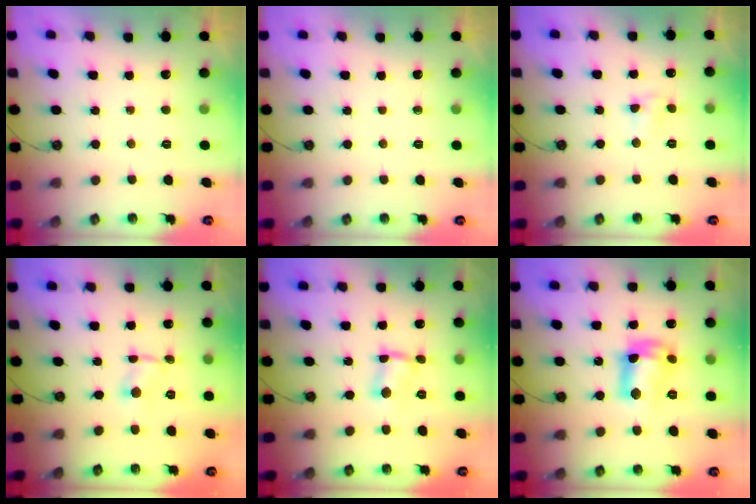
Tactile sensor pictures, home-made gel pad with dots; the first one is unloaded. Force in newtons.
{"total": 0.0}
{"total": 5.3, "press": 5.2, "slide": 0.9}
{"total": 0.9, "press": 0.8, "slide": 0.2}
{"total": 2.0, "press": 2.0, "slide": 0.6}
{"total": 13.0, "press": 12.9, "slide": 1.1}